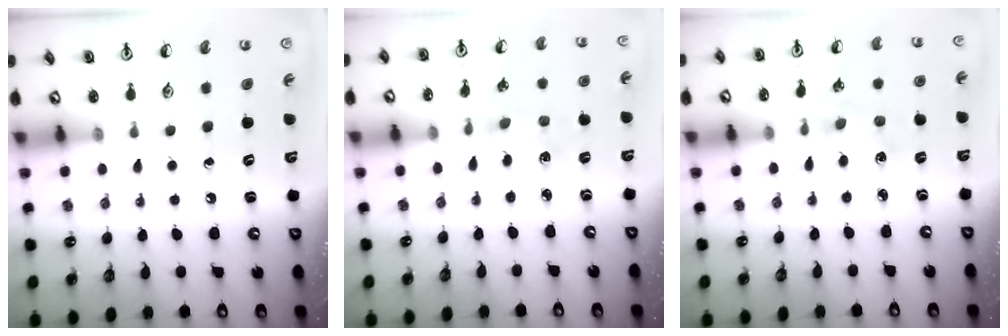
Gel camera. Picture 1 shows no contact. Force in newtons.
{"total": 1.5, "press": 1.4, "slide": 0.4}
{"total": 1.8, "press": 1.8, "slide": 0.4}